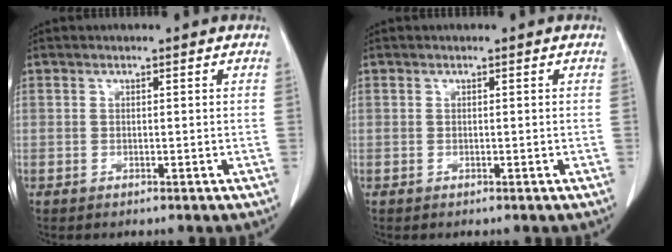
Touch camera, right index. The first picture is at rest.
{"total": 0.0}